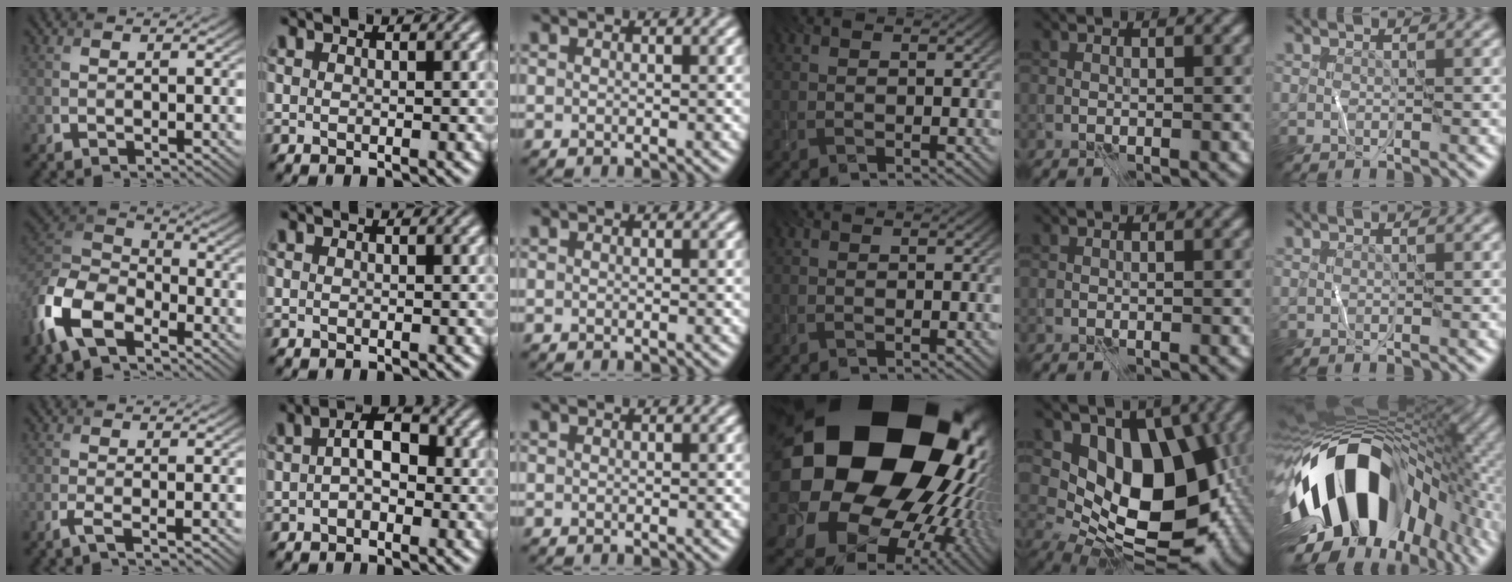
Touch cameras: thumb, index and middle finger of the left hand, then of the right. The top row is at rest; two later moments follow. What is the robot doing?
{"motion": "wipe", "object": "whiteboard"}